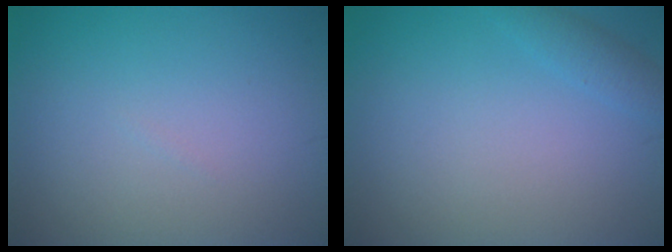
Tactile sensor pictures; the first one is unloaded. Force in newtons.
{"total": 1.3, "press": 1.3, "slide": 0.1}